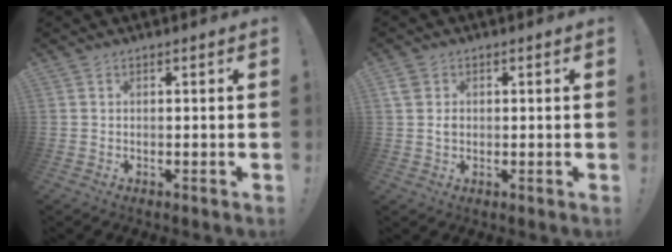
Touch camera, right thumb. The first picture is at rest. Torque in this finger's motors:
{"motor_torque": [-0.21, 0.19, 0.60, -0.05, 0.00]}